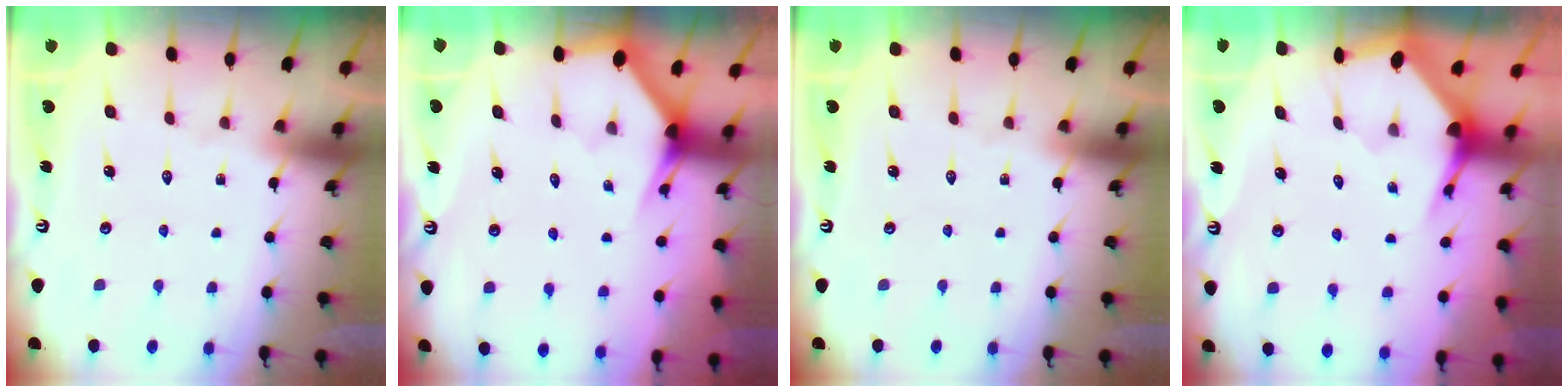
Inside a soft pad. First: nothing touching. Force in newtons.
{"total": 2.8, "press": 2.8, "slide": 0.1}
{"total": 0.0}
{"total": 3.5, "press": 3.5, "slide": 0.4}